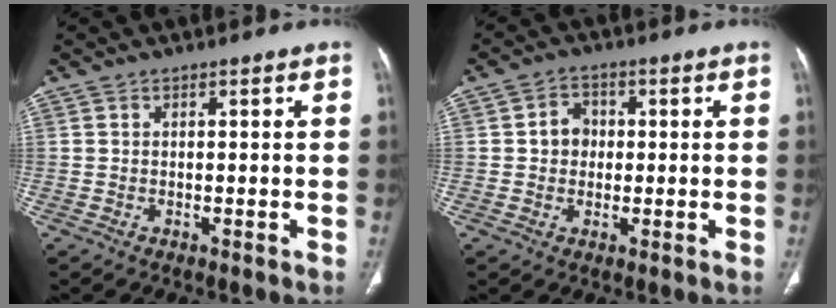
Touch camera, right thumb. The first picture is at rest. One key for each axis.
{"total": 4.4, "fx": 0.2, "fy": 3.8, "fz": 2.1, "tx": -0.012, "ty": 0.010, "tz": -0.002}